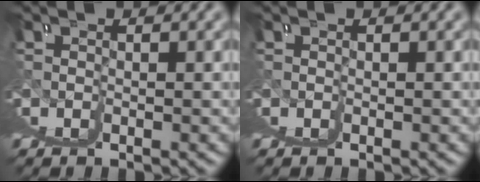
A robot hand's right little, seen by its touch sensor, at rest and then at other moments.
{"total": 0.0}